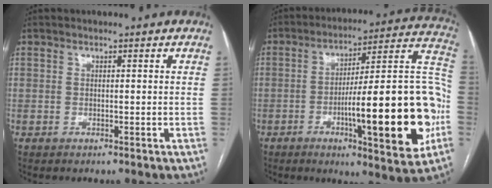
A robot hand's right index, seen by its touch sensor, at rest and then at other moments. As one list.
[{"total": 25.2, "force": [-6.0, 3.3, 24.3], "torque": [-0.294, 0.015, -0.082]}]